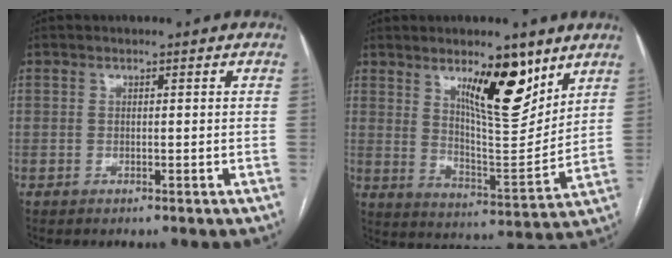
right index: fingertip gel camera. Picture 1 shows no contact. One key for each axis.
{"total": 13.0, "fx": 7.6, "fy": 3.2, "fz": 10.0, "tx": -0.155, "ty": -0.011, "tz": 0.131}